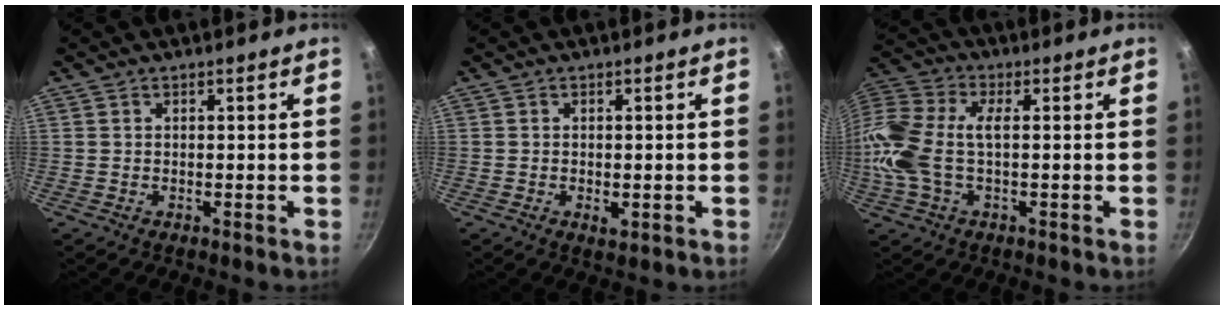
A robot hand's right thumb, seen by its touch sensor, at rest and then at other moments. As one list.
[{"total": 2.2, "force": [-0.5, 1.1, 1.9], "torque": [-0.028, -0.005, -0.006]}, {"total": 14.7, "force": [-0.4, 7.7, 12.5], "torque": [-0.278, 0.020, -0.026]}]